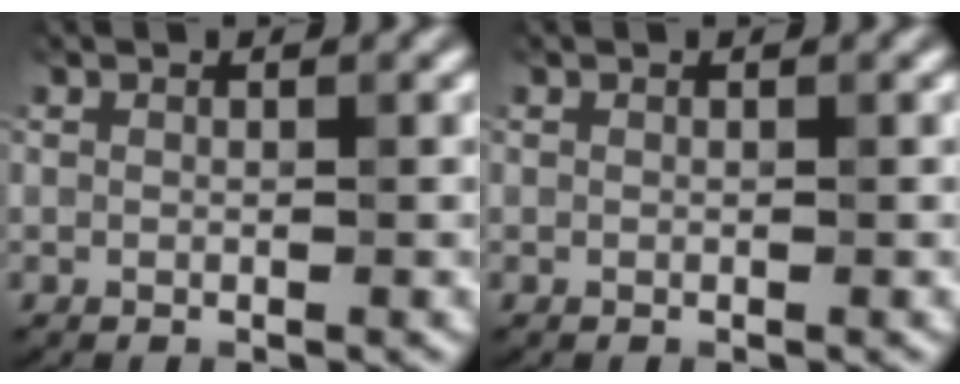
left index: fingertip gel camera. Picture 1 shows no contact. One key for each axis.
{"total": 0.0}